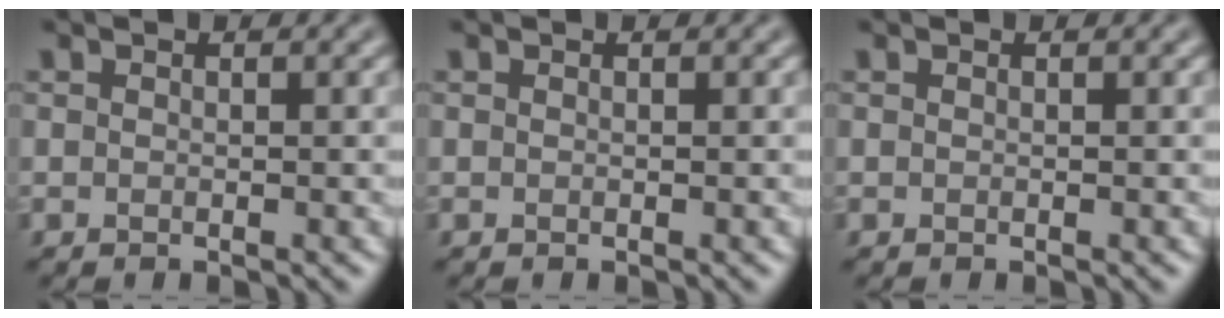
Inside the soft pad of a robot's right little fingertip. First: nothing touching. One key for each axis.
{"total": 0.0}
{"total": 0.0}